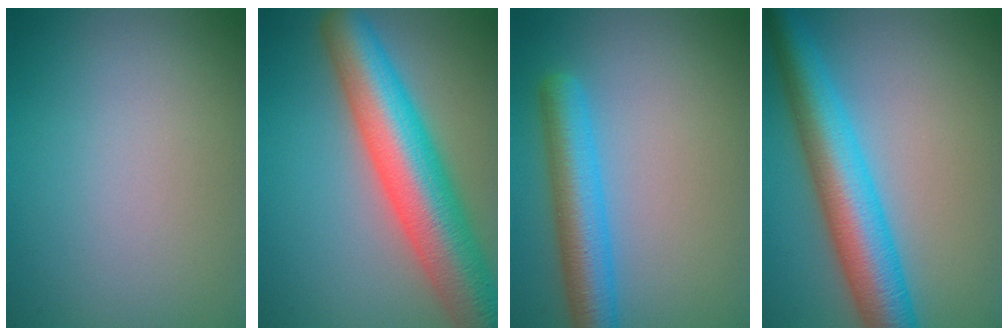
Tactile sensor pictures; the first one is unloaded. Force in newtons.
{"total": 10.9, "press": 10.9, "slide": 0.6}
{"total": 5.3, "press": 5.3, "slide": 0.3}
{"total": 8.2, "press": 8.2, "slide": 0.1}